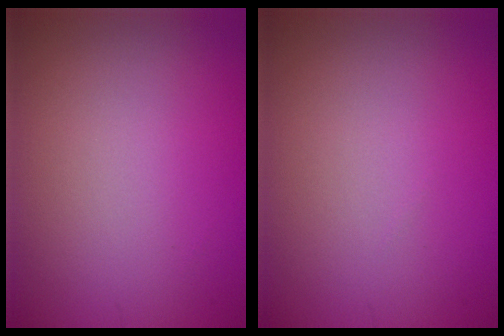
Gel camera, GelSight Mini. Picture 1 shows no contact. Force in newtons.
{"total": 0.0}